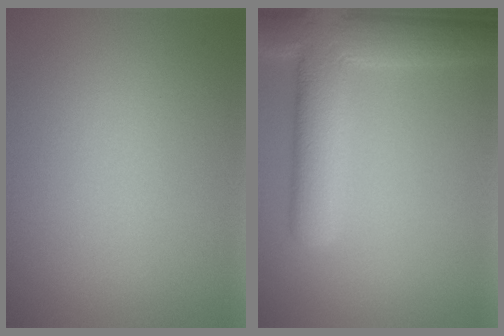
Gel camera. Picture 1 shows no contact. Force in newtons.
{"total": 7.9, "press": 7.8, "slide": 0.8}